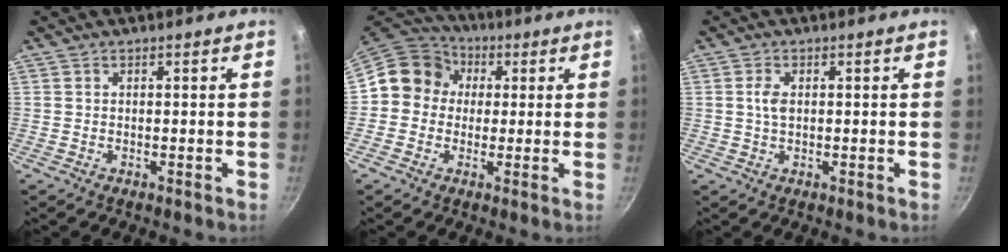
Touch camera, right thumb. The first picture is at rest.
{"total": 10.2, "force": [1.4, 9.3, 3.8], "torque": [-0.031, 0.021, -0.002]}
{"total": 2.5, "force": [0.3, 1.5, 2.0], "torque": [-0.037, 0.001, 0.006]}